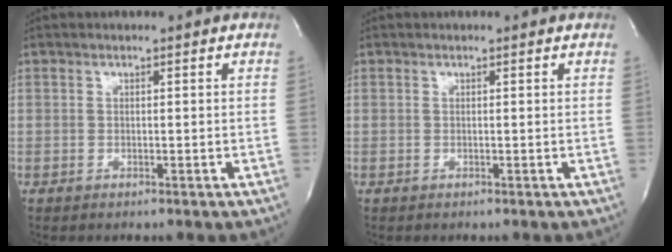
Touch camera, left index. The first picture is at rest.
{"total": 0.0}